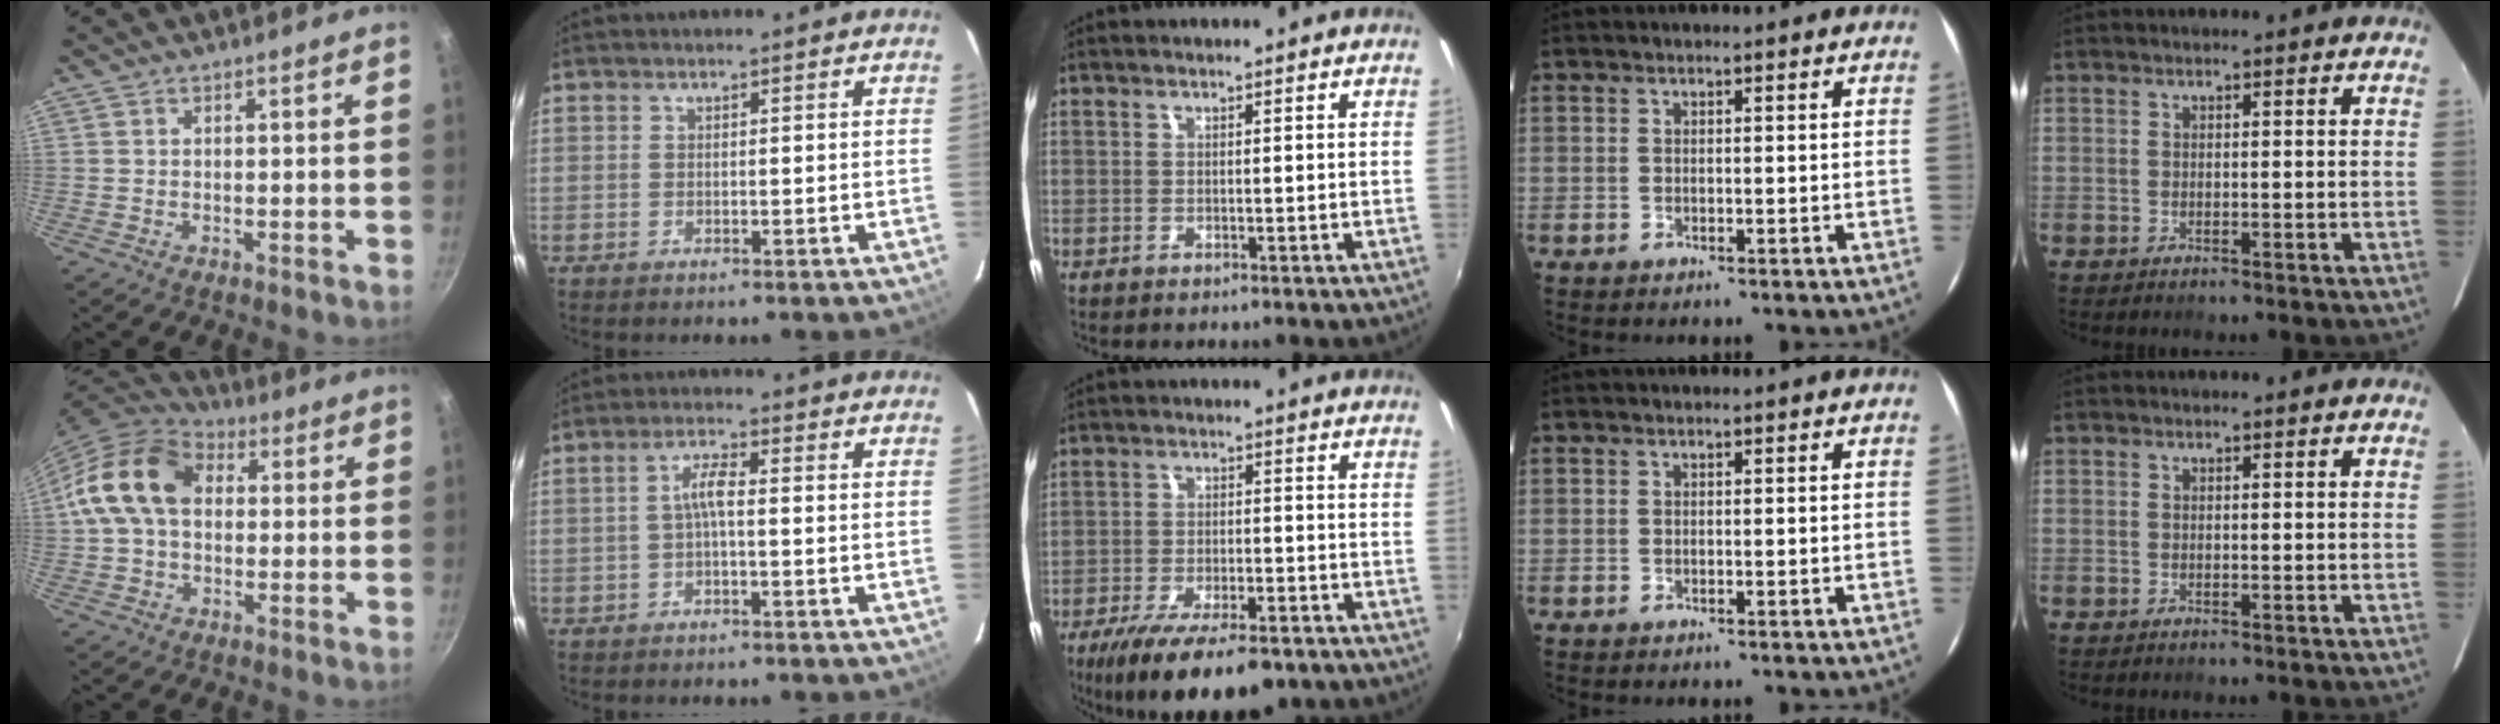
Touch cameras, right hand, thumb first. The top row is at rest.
{"thumb": {"total": 14.8, "force": [1.8, 10.7, 10.1], "torque": [-0.159, 0.026, 0.014]}, "index": {"total": 3.2, "force": [-0.6, 0.6, 3.1], "torque": [-0.064, 0.010, -0.010]}, "middle": {"total": 14.8, "force": [-10.3, 5.0, 9.4], "torque": [-0.187, -0.038, -0.163]}}